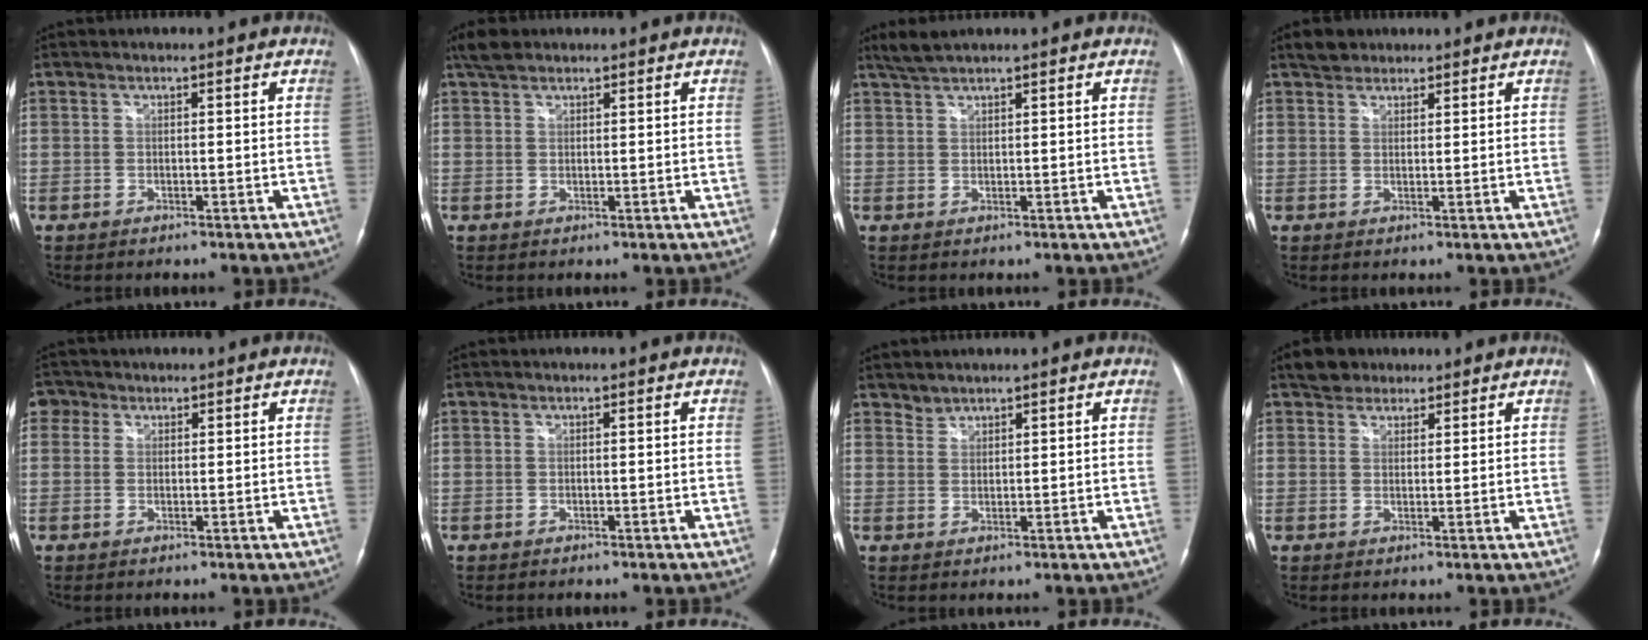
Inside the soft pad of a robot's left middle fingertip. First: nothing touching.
{"total": 2.5, "force": [2.1, 1.1, 0.9], "torque": [-0.022, 0.011, 0.037]}
{"total": 2.6, "force": [2.4, -0.1, 1.0], "torque": [-0.028, 0.008, 0.050]}
{"total": 2.6, "force": [2.1, 1.5, 0.3], "torque": [-0.009, 0.010, 0.034]}
{"total": 2.4, "force": [1.2, 2.0, 0.2], "torque": [0.002, 0.007, 0.017]}
{"total": 0.0}
{"total": 1.5, "force": [1.5, 0.4, -0.3], "torque": [0.008, -0.001, 0.027]}
{"total": 3.6, "force": [2.8, 2.2, 0.5], "torque": [-0.013, 0.014, 0.047]}